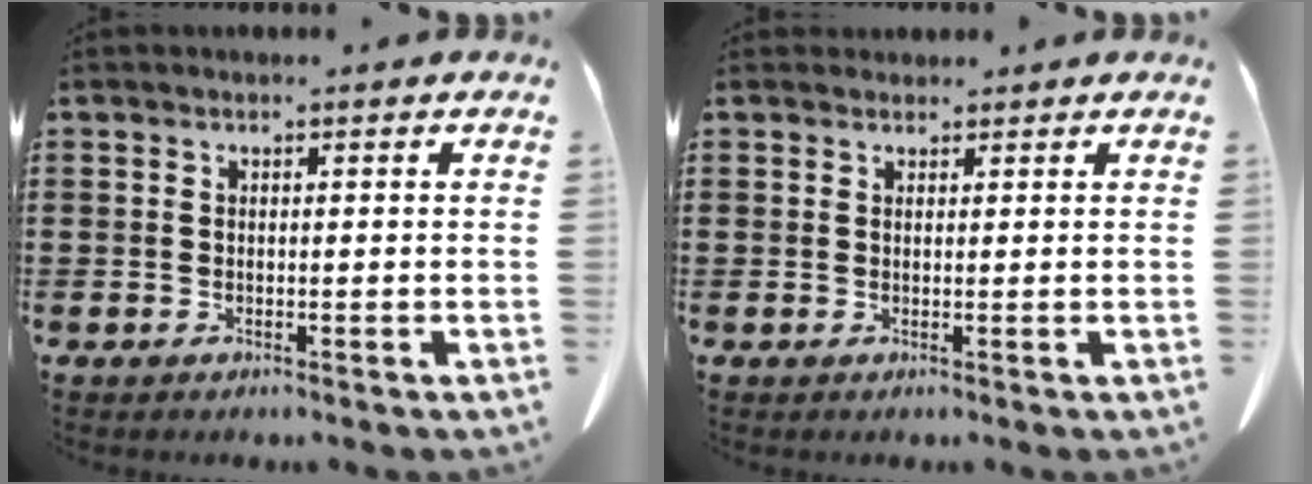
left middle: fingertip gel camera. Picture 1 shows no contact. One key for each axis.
{"total": 1.0, "fx": 0.9, "fy": 0.5, "fz": 0.0, "tx": 0.006, "ty": -0.002, "tz": 0.015}